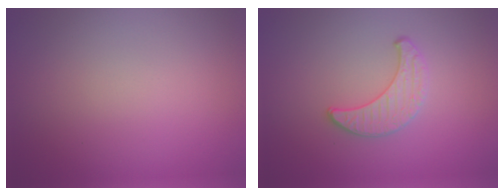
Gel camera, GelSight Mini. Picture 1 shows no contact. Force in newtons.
{"total": 1.5, "press": 1.5, "slide": 0.1}